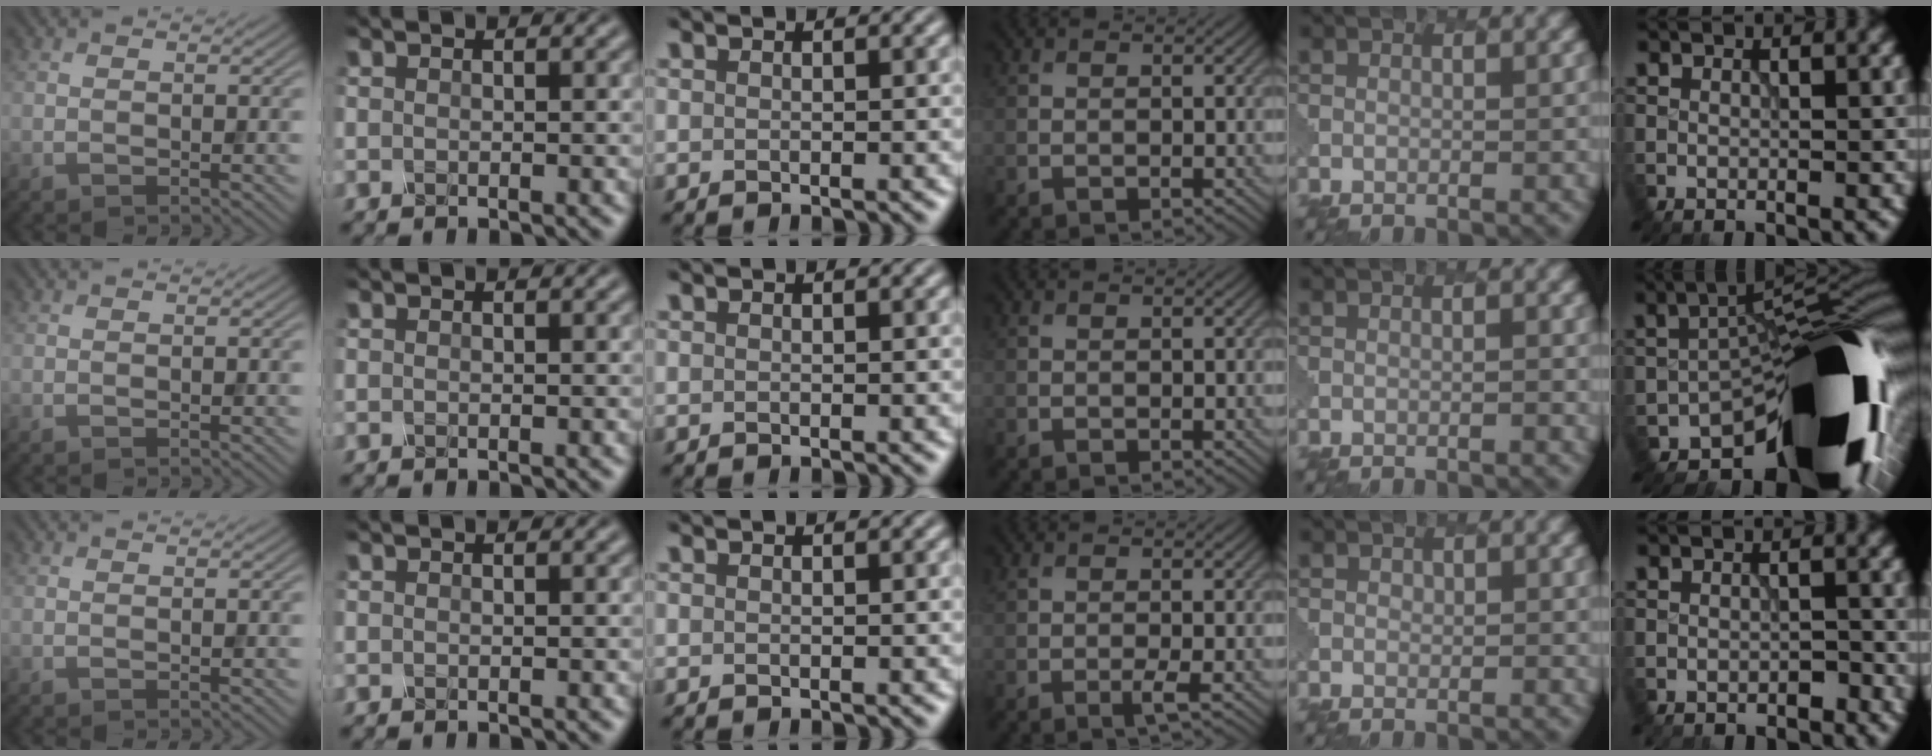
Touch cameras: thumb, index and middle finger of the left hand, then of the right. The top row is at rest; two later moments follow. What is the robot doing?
{"motion": "dispense", "object": "spray bottle"}